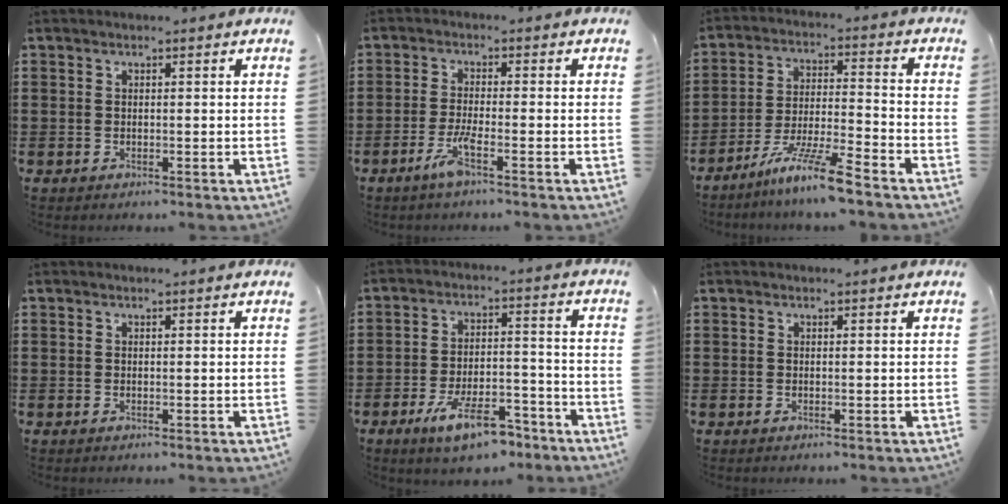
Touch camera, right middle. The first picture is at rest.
{"total": 4.0, "force": [-2.3, 0.2, 3.3], "torque": [-0.068, -0.007, -0.045]}
{"total": 9.4, "force": [-7.4, -0.1, 5.8], "torque": [-0.115, -0.007, -0.142]}
{"total": 0.0}
{"total": 9.0, "force": [-6.4, 2.6, 5.8], "torque": [-0.112, 0.006, -0.119]}
{"total": 0.0}